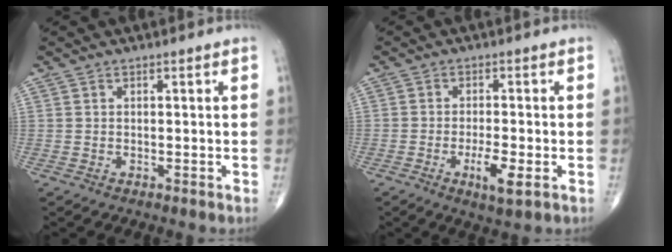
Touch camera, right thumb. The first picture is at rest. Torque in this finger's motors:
{"motor_torque": [3.79, 1.21, 1.54, -1.23, 0.61]}